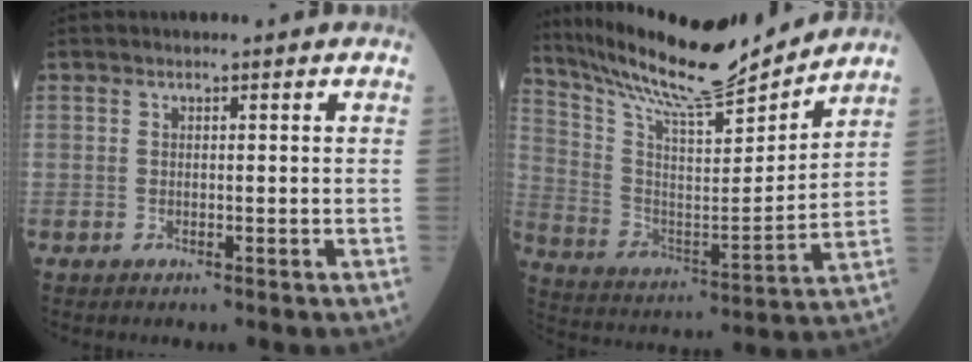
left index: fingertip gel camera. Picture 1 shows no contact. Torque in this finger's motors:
{"motor_torque": [1.02, -1.11, 0.38, 0.14]}